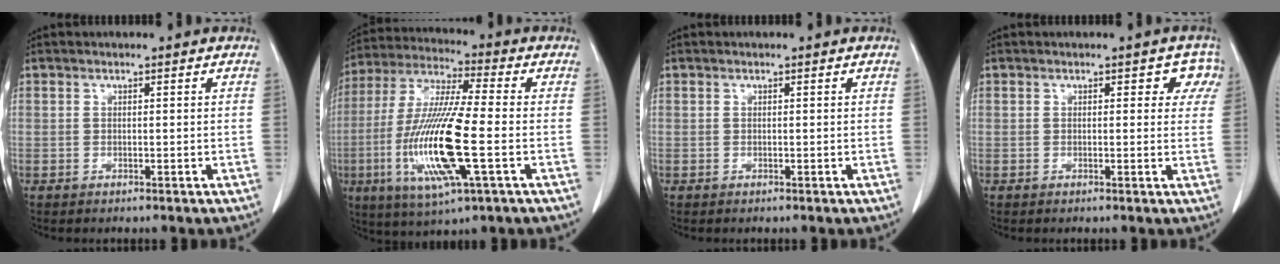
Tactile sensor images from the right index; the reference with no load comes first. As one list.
[{"total": 16.8, "force": [-3.7, 1.5, 16.3], "torque": [-0.339, -0.014, -0.067]}, {"total": 0.0}, {"total": 3.1, "force": [1.4, 1.9, 1.9], "torque": [0.002, 0.009, 0.005]}]